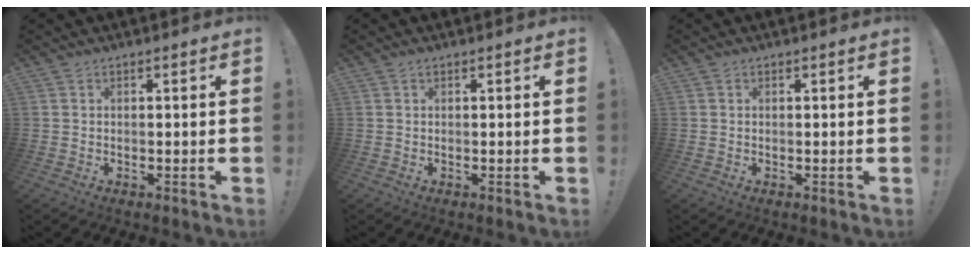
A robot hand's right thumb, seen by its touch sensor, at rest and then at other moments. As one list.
[{"total": 0.0}, {"total": 0.0}]